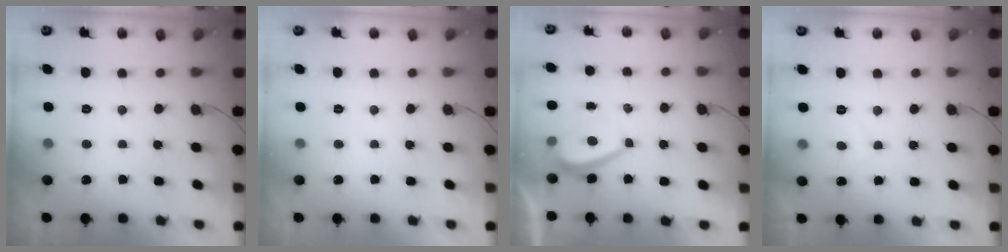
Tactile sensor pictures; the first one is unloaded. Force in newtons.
{"total": 0.0}
{"total": 2.0, "press": 1.9, "slide": 0.6}
{"total": 2.2, "press": 2.1, "slide": 0.7}